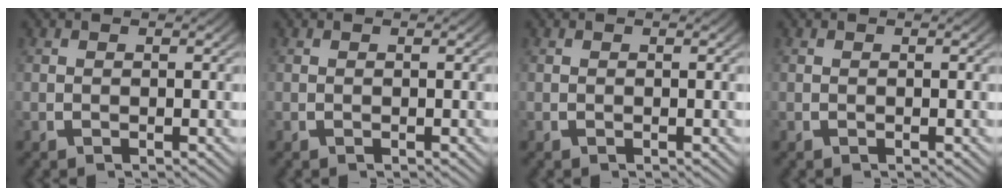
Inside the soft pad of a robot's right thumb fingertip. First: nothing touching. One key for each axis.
{"total": 0.0}
{"total": 0.0}
{"total": 0.0}